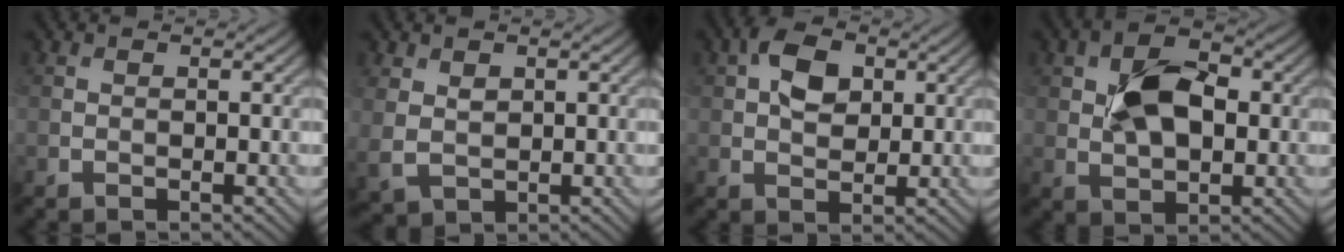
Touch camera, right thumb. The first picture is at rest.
{"total": 3.3, "force": [0.9, 2.5, 2.1], "torque": [-0.057, -0.007, 0.023]}
{"total": 5.2, "force": [1.5, 3.4, 3.7], "torque": [-0.069, 0.007, 0.019]}
{"total": 7.9, "force": [1.1, 4.8, 6.1], "torque": [-0.109, 0.008, 0.013]}